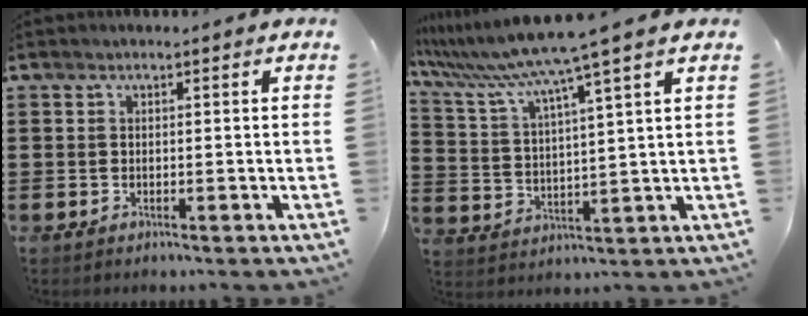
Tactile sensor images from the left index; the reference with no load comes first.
{"total": 8.5, "force": [6.9, -1.3, 4.7], "torque": [-0.117, -0.044, 0.112]}